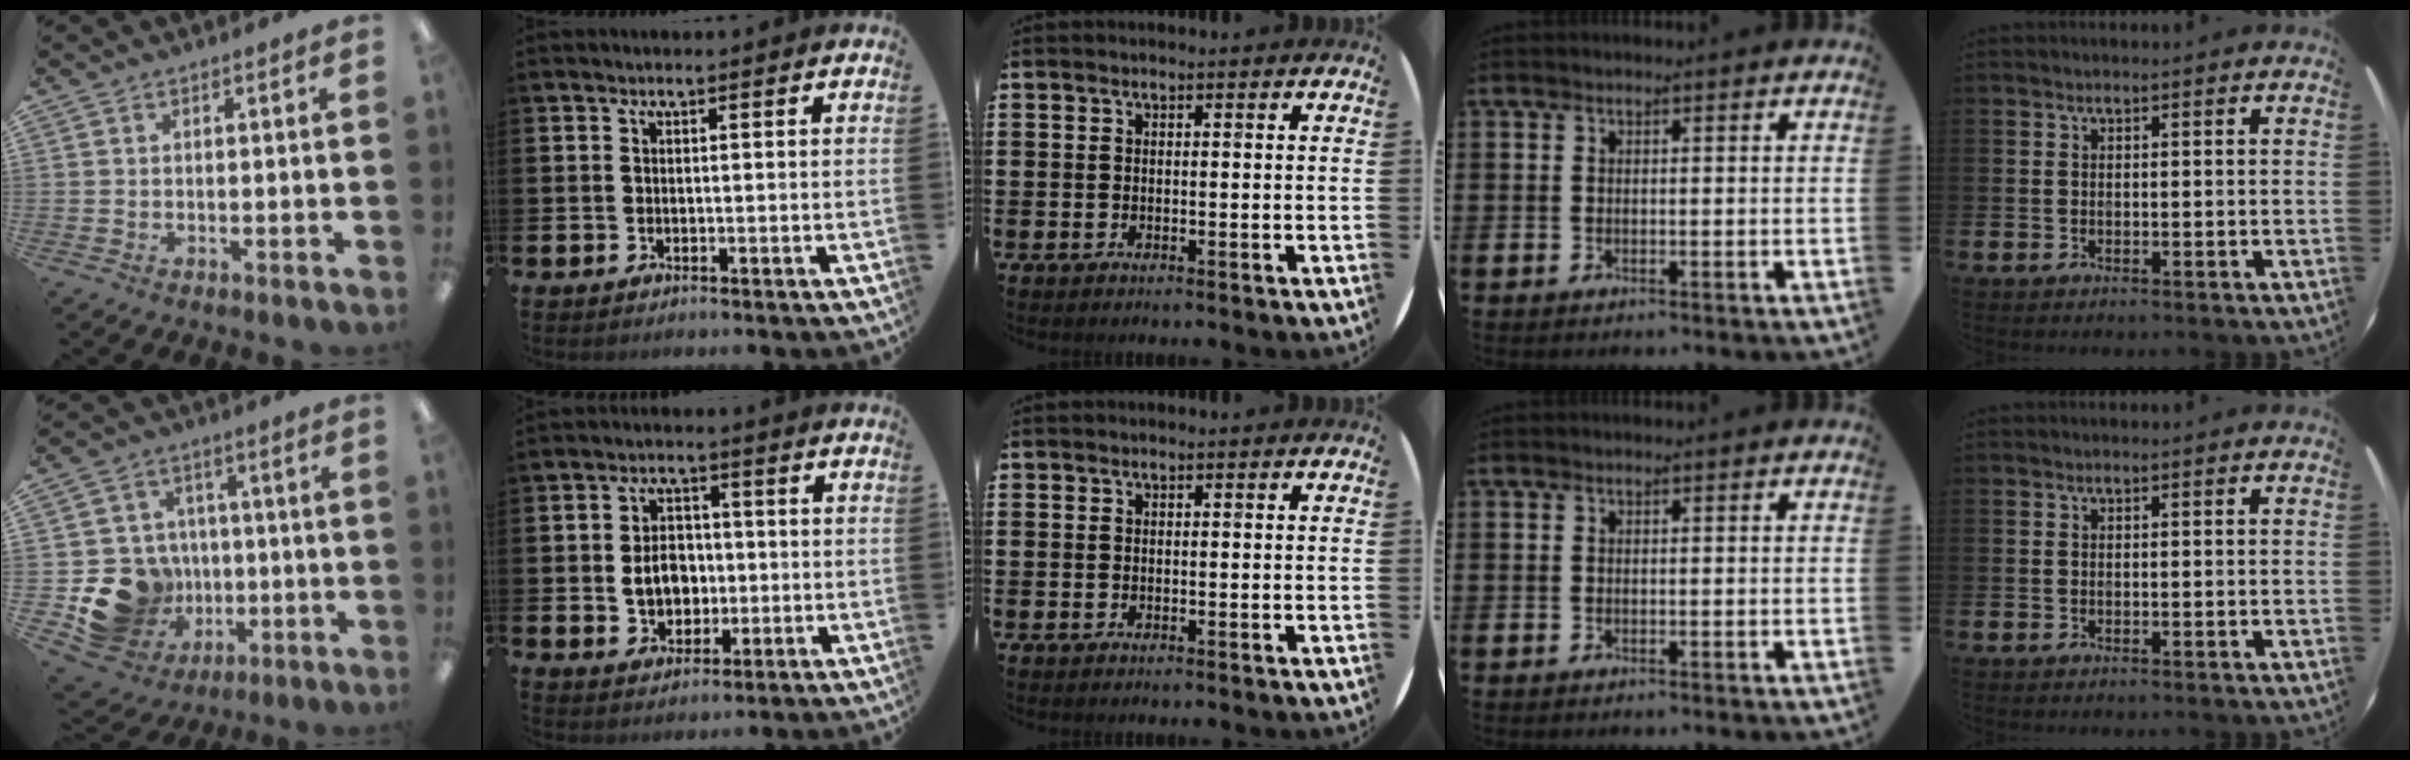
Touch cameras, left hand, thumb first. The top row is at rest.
{"thumb": {"total": 15.3, "force": [-4.1, 13.9, 5.0], "torque": [-0.105, 0.032, -0.042]}, "index": {"total": 5.5, "force": [-0.3, 4.4, 3.3], "torque": [-0.047, 0.005, -0.014]}}